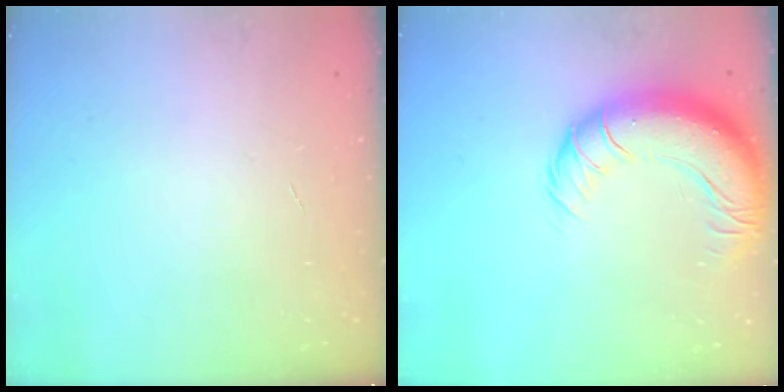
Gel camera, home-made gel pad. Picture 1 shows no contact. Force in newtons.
{"total": 19.0, "press": 18.5, "slide": 4.5}